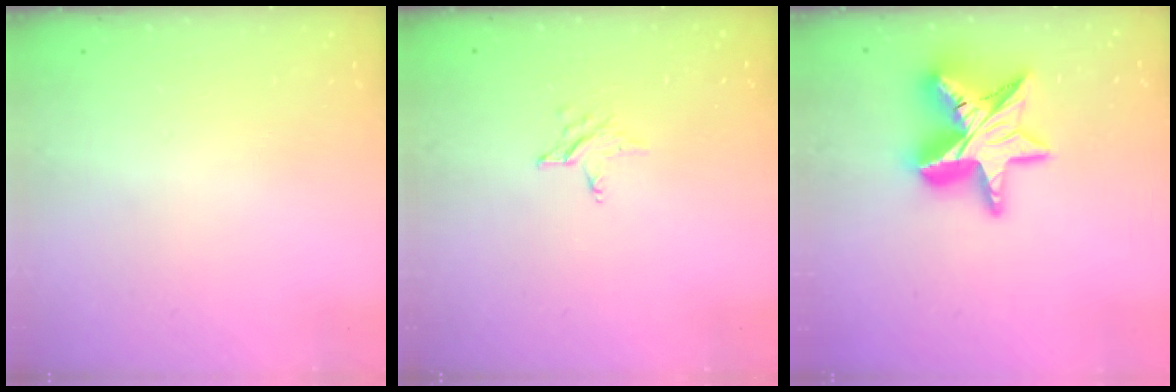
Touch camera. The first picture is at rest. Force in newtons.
{"total": 3.0, "press": 3.0, "slide": 0.3}
{"total": 20.0, "press": 19.9, "slide": 1.7}